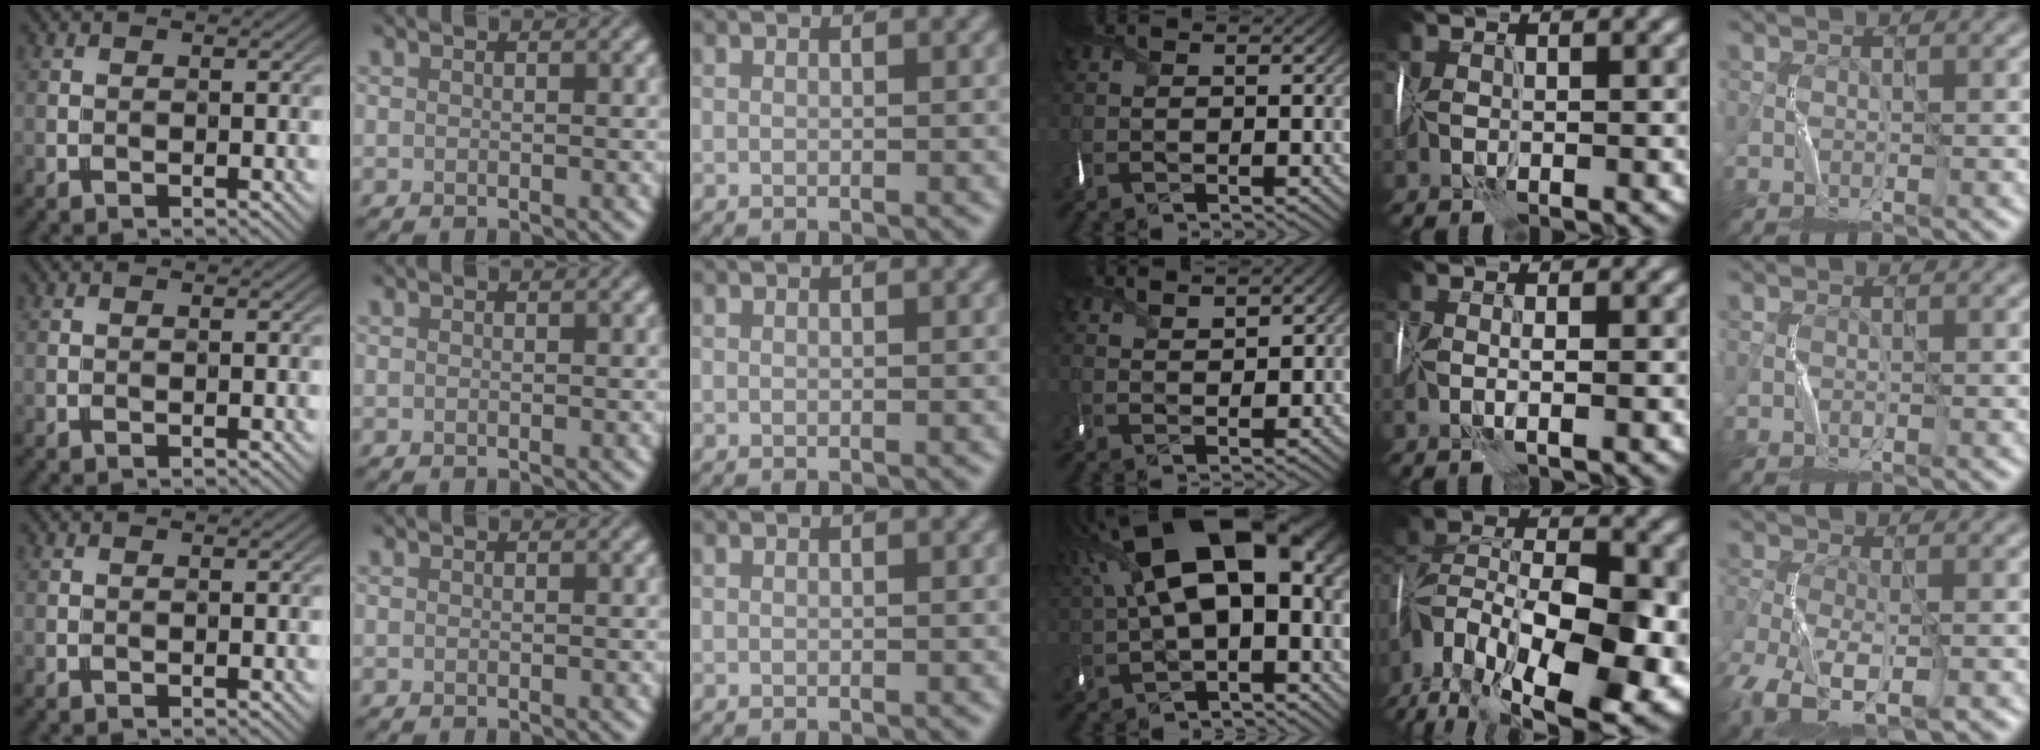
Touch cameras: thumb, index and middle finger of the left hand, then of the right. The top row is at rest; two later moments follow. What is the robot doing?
{"motion": "wrap", "object": "sponge"}